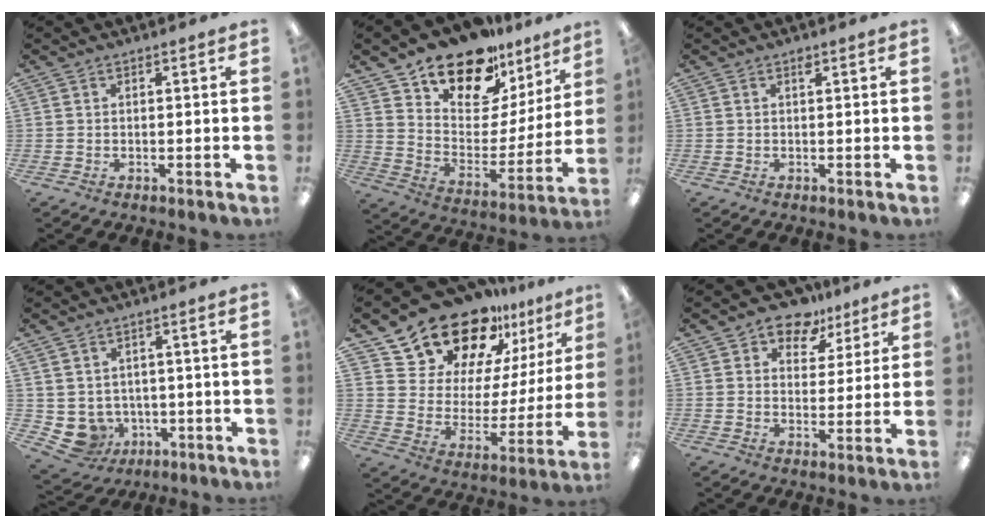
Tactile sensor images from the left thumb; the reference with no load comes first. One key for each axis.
{"total": 17.3, "fx": 14.2, "fy": 8.1, "fz": 5.6, "tx": -0.109, "ty": -0.119, "tz": 0.255}
{"total": 0.5, "fx": 0.4, "fy": 0.1, "fz": 0.3, "tx": 0.001, "ty": -0.003, "tz": 0.005}
{"total": 5.3, "fx": -1.0, "fy": 5.0, "fz": 1.6, "tx": -0.049, "ty": -0.004, "tz": -0.012}
{"total": 19.7, "fx": 16.9, "fy": 8.6, "fz": 5.3, "tx": -0.103, "ty": -0.138, "tz": 0.306}
{"total": 9.0, "fx": 7.0, "fy": 5.1, "fz": 2.4, "tx": -0.032, "ty": -0.050, "tz": 0.126}